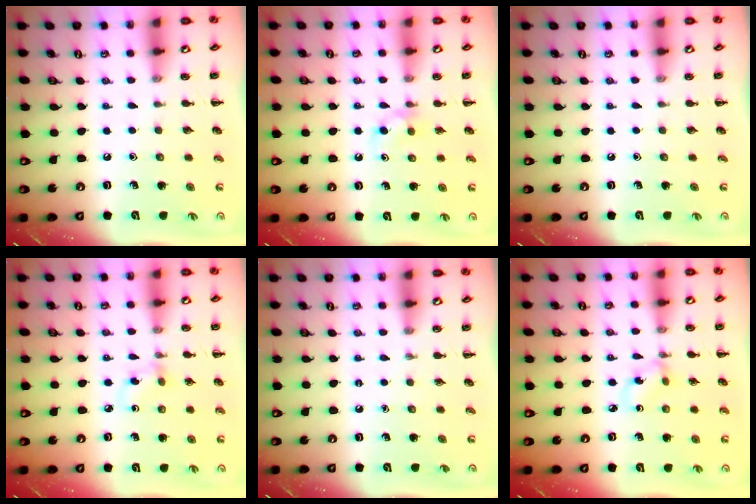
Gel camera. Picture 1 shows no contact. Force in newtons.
{"total": 3.3, "press": 2.9, "slide": 1.4}
{"total": 0.0}
{"total": 4.1, "press": 3.9, "slide": 1.3}
{"total": 0.0}
{"total": 1.8, "press": 1.7, "slide": 0.6}